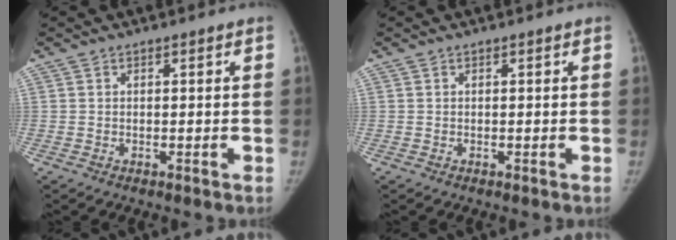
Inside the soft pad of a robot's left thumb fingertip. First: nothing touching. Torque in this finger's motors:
{"motor_torque": [0.05, 0.01, 0.28, -0.12, 0.03]}